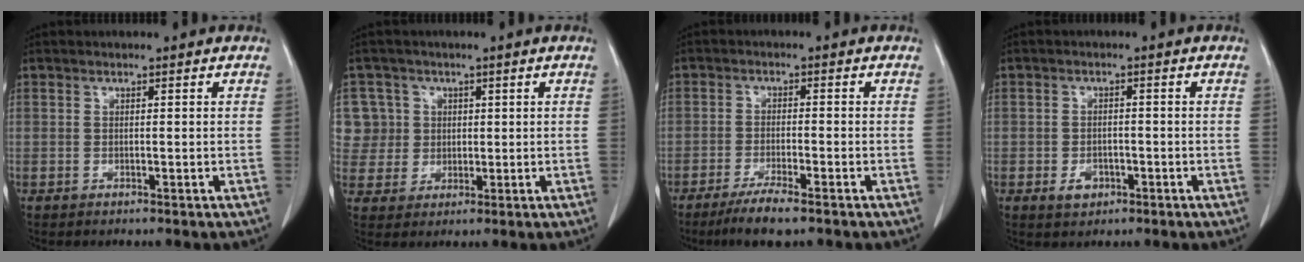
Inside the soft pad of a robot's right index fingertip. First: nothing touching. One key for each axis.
{"total": 7.2, "fx": 1.8, "fy": 7.0, "fz": 0.0, "tx": 0.008, "ty": 0.023, "tz": 0.046}
{"total": 6.0, "fx": -4.3, "fy": 0.4, "fz": 4.2, "tx": -0.076, "ty": -0.014, "tz": -0.073}
{"total": 2.9, "fx": -1.4, "fy": 2.0, "fz": 1.5, "tx": -0.021, "ty": 0.004, "tz": -0.016}